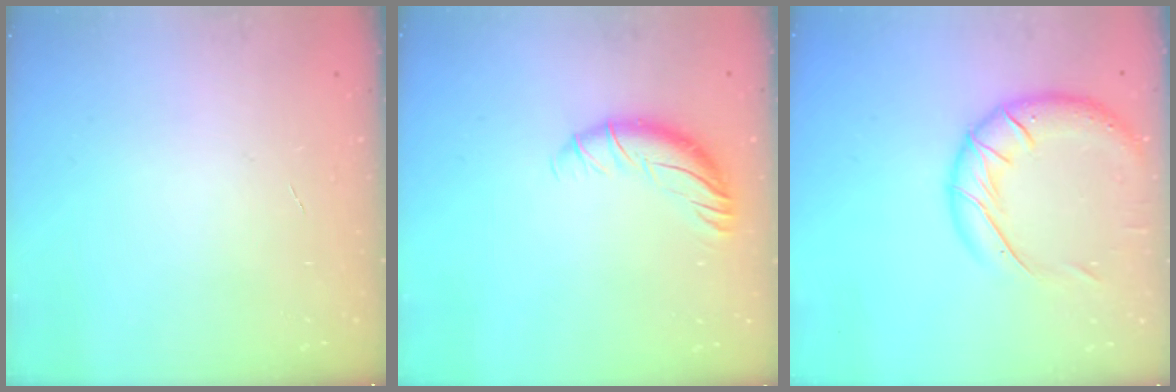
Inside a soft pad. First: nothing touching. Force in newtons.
{"total": 9.5, "press": 9.4, "slide": 1.6}
{"total": 16.6, "press": 16.4, "slide": 2.7}